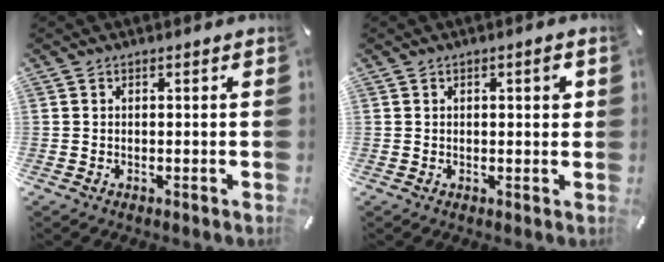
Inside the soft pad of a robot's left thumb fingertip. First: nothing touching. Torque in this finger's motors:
{"motor_torque": [0.06, -0.30, 0.04, 0.20, 0.00]}